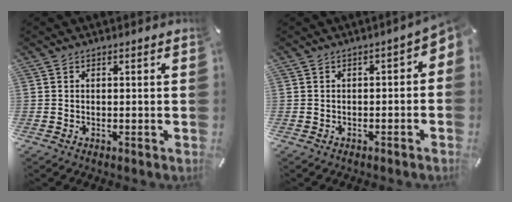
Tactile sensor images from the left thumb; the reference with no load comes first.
{"total": 3.3, "force": [-1.2, 1.8, 2.5], "torque": [-0.038, 0.011, -0.024]}